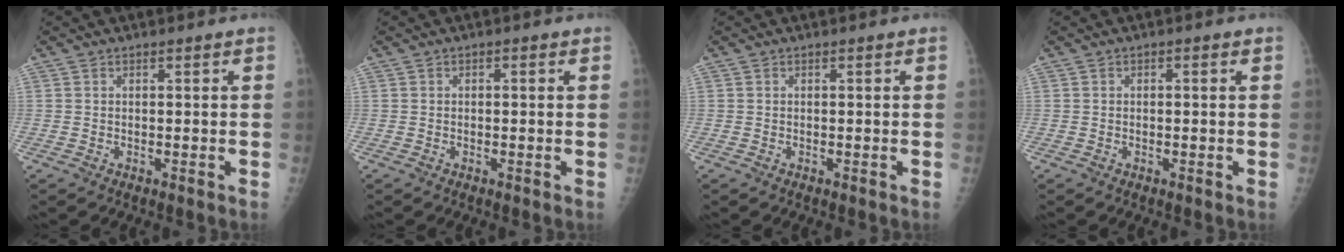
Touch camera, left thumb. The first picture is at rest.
{"total": 0.5, "force": [0.1, 0.2, 0.5], "torque": [-0.004, 0.001, -0.003]}
{"total": 0.0}
{"total": 0.6, "force": [0.1, 0.3, 0.6], "torque": [-0.005, 0.002, -0.002]}